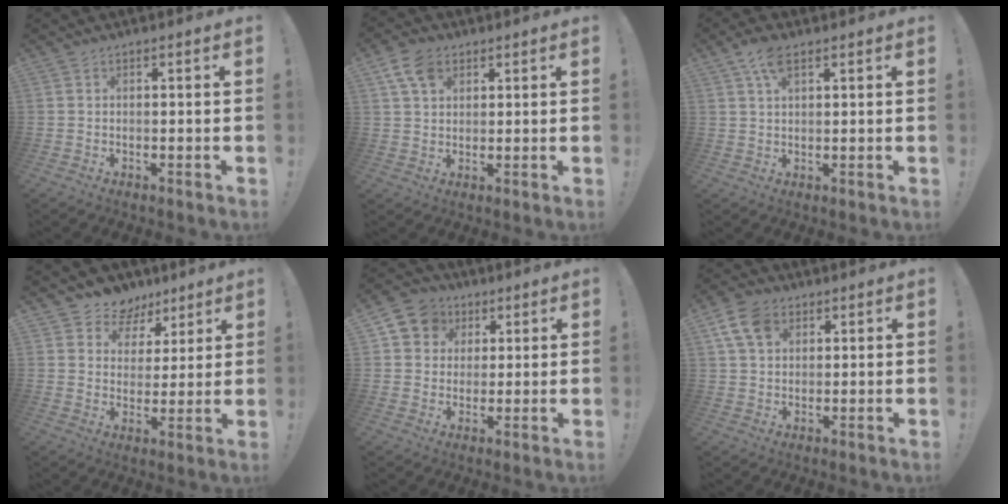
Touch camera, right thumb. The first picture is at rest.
{"total": 7.7, "force": [3.9, 5.2, 4.1], "torque": [-0.064, -0.005, 0.076]}
{"total": 5.6, "force": [3.0, 2.3, 4.1], "torque": [-0.068, -0.005, 0.053]}
{"total": 7.8, "force": [5.3, 5.7, 0.9], "torque": [-0.011, -0.042, 0.105]}
{"total": 9.0, "force": [3.0, 8.1, 2.2], "torque": [-0.032, -0.007, 0.064]}
{"total": 9.3, "force": [4.2, 6.4, 5.2], "torque": [-0.090, -0.006, 0.080]}